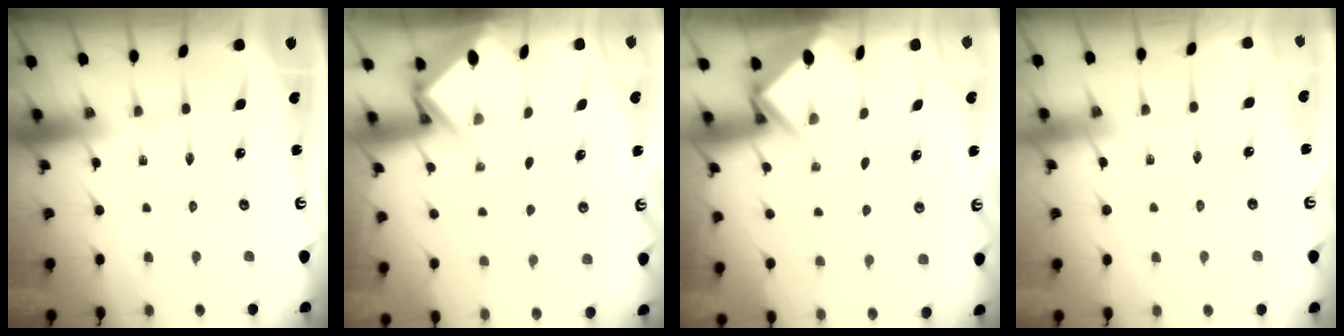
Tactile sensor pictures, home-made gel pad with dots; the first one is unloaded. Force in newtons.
{"total": 3.2, "press": 3.2, "slide": 0.2}
{"total": 3.7, "press": 3.7, "slide": 0.3}
{"total": 1.6, "press": 1.6, "slide": 0.3}